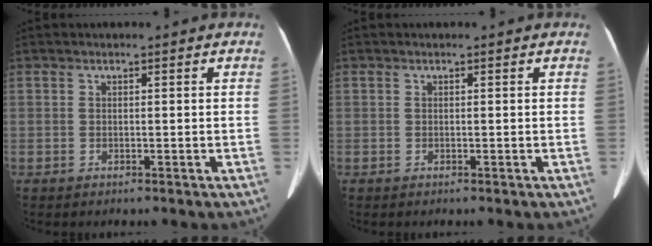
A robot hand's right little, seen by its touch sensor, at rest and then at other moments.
{"total": 0.0}